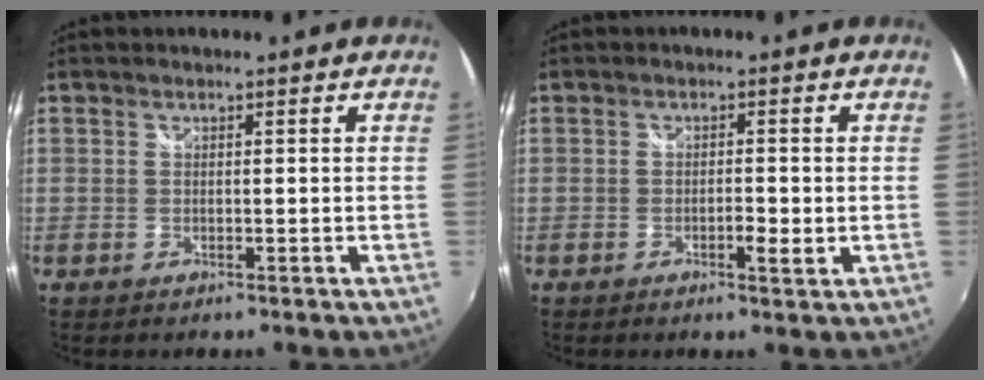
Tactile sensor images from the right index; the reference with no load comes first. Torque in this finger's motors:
{"motor_torque": [0.12, 0.11, 0.09, 0.01]}